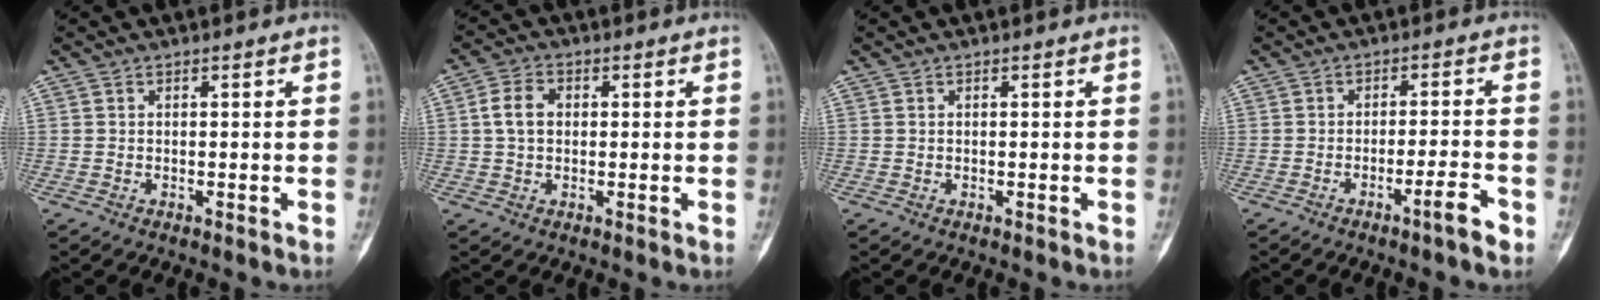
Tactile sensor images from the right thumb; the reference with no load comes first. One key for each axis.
{"total": 5.2, "fx": 0.7, "fy": 3.7, "fz": 3.6, "tx": -0.064, "ty": 0.010, "tz": 0.008}
{"total": 0.0}
{"total": 4.6, "fx": -2.8, "fy": 0.3, "fz": 3.6, "tx": -0.061, "ty": 0.018, "tz": -0.044}